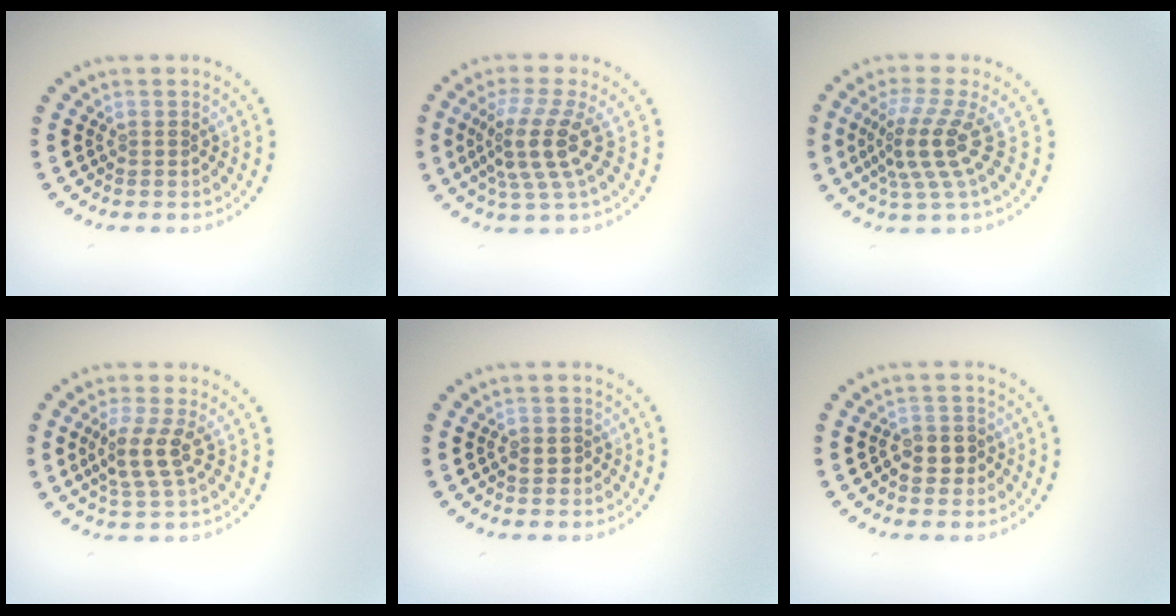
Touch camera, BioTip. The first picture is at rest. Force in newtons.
{"total": 4.2, "press": 3.1, "slide": 2.8}
{"total": 4.1, "press": 2.8, "slide": 2.9}
{"total": 3.1, "press": 2.8, "slide": 1.4}
{"total": 0.9, "press": 0.8, "slide": 0.3}
{"total": 2.4, "press": 2.3, "slide": 0.7}